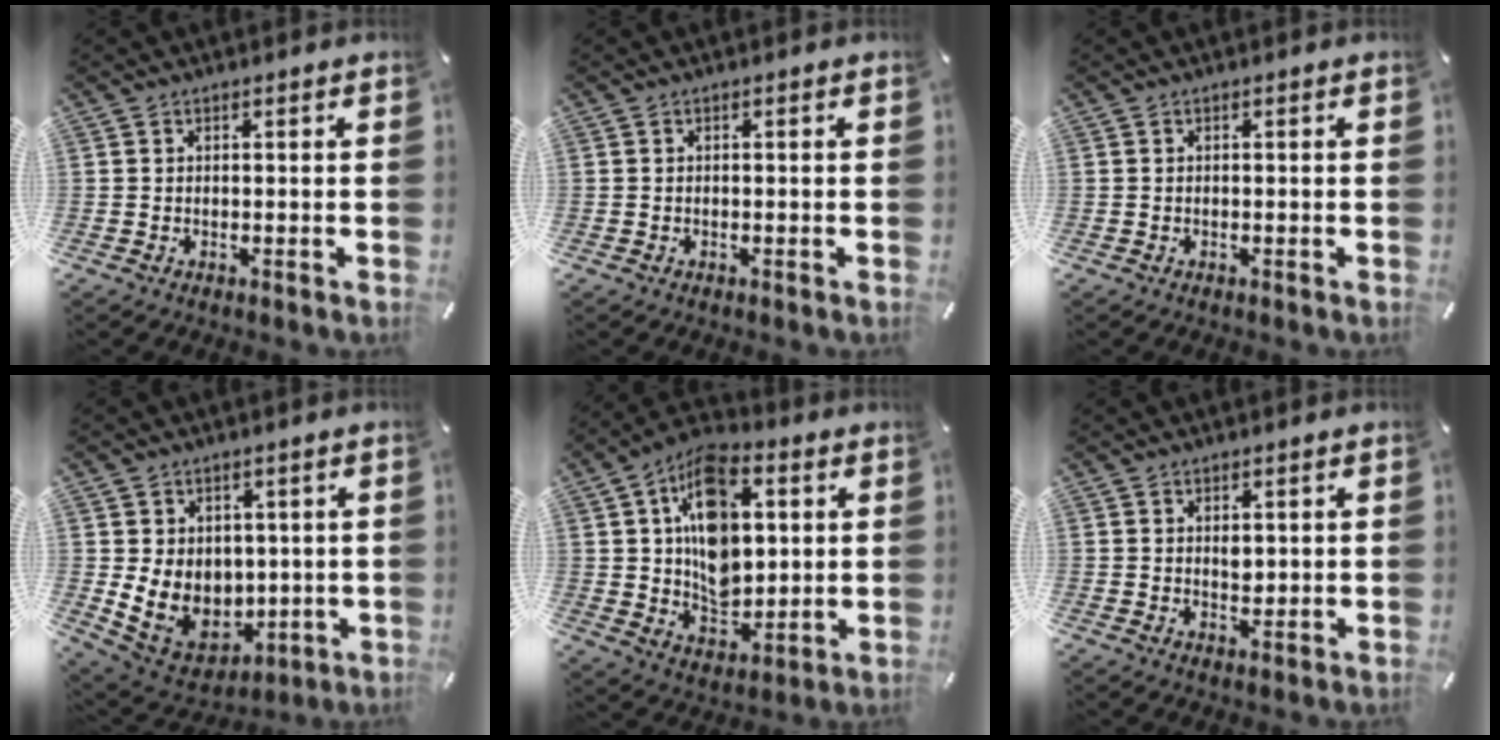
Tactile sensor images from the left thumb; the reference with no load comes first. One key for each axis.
{"total": 0.0}
{"total": 0.0}
{"total": 10.4, "fx": 1.3, "fy": 9.4, "fz": 4.3, "tx": -0.097, "ty": -0.027, "tz": 0.037}
{"total": 16.5, "fx": 3.6, "fy": 11.7, "fz": 11.1, "tx": -0.187, "ty": -0.009, "tz": 0.067}
{"total": 2.2, "fx": 0.6, "fy": 1.6, "fz": 1.4, "tx": -0.015, "ty": -0.006, "tz": 0.009}